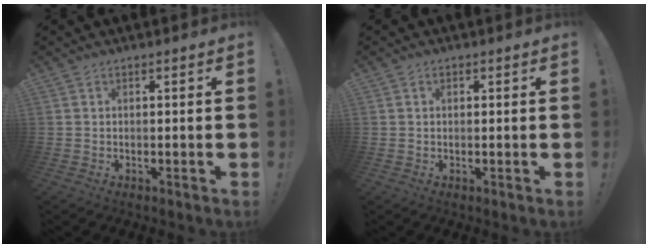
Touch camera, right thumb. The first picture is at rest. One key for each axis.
{"total": 0.9, "fx": 0.2, "fy": 0.8, "fz": 0.3, "tx": 0.003, "ty": 0.000, "tz": 0.002}